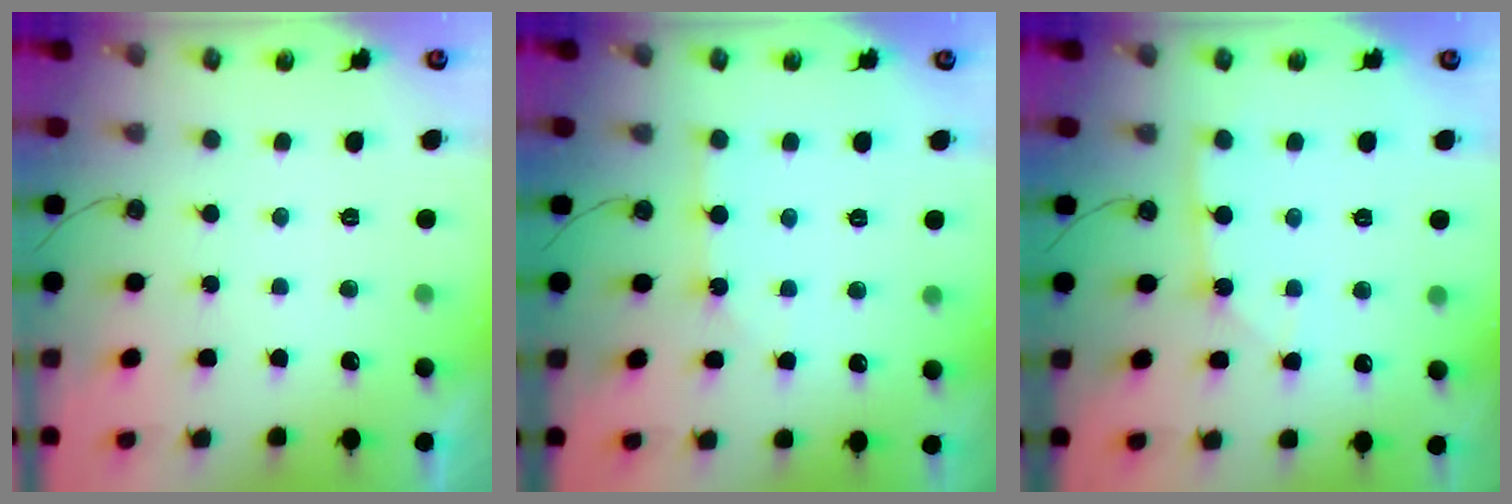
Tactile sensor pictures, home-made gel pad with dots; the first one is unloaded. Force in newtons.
{"total": 2.4, "press": 2.4, "slide": 0.3}
{"total": 2.0, "press": 2.0, "slide": 0.3}